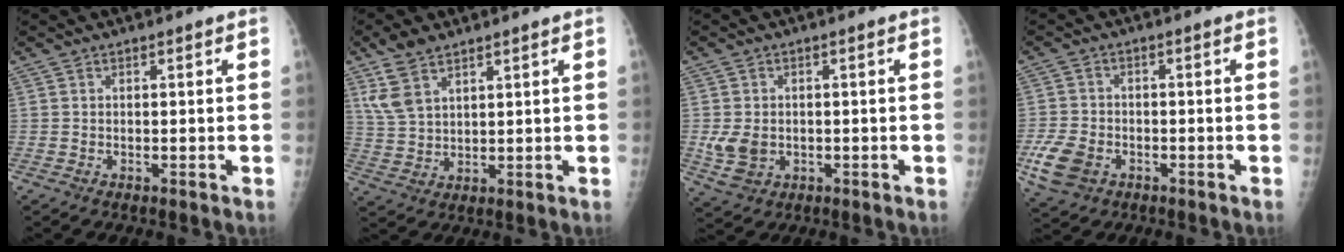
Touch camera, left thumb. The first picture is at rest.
{"total": 7.1, "force": [4.7, 3.5, 4.1], "torque": [-0.074, -0.015, 0.103]}
{"total": 5.2, "force": [-0.7, 4.1, 3.2], "torque": [-0.053, -0.003, -0.003]}
{"total": 7.5, "force": [-2.9, 5.5, 4.3], "torque": [-0.090, 0.008, -0.050]}